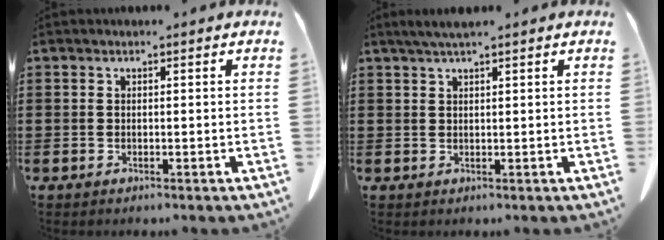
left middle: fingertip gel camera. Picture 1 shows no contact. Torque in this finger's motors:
{"motor_torque": [1.04, 0.73, 0.01, 0.03]}